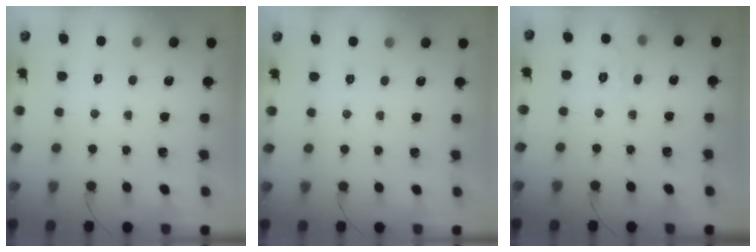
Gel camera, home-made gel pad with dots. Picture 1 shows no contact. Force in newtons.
{"total": 2.5, "press": 2.4, "slide": 0.5}
{"total": 1.7, "press": 0.2, "slide": 1.7}